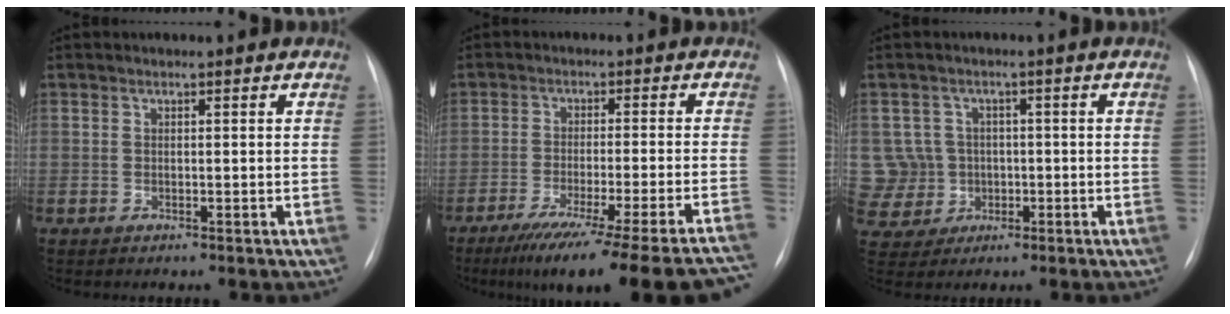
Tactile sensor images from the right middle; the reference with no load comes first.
{"total": 24.2, "force": [-20.6, -0.9, 12.7], "torque": [-0.102, -0.051, -0.283]}
{"total": 7.9, "force": [-0.1, 7.9, 0.4], "torque": [-0.017, 0.026, 0.011]}